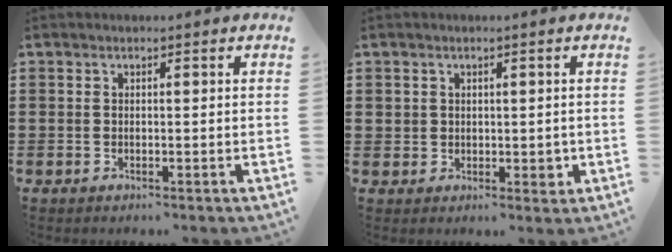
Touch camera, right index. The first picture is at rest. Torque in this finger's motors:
{"motor_torque": [-0.05, 0.02, 0.02, 0.00]}